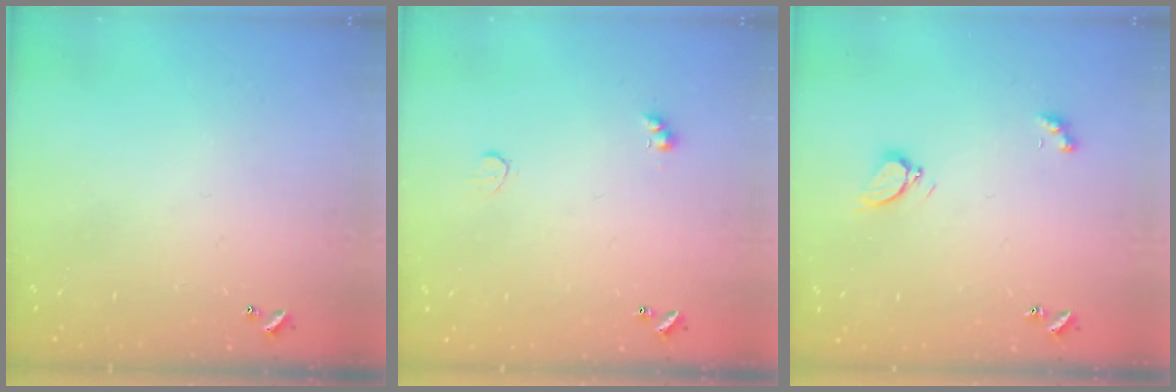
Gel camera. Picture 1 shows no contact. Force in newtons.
{"total": 2.6, "press": 2.4, "slide": 0.8}
{"total": 2.9, "press": 2.8, "slide": 0.7}